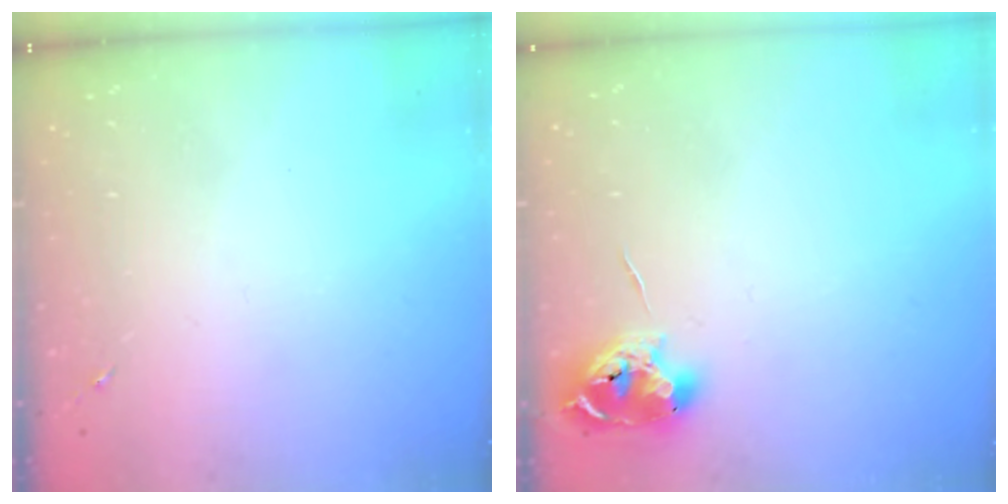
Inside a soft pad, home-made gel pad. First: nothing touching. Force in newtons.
{"total": 9.6, "press": 9.6, "slide": 0.6}